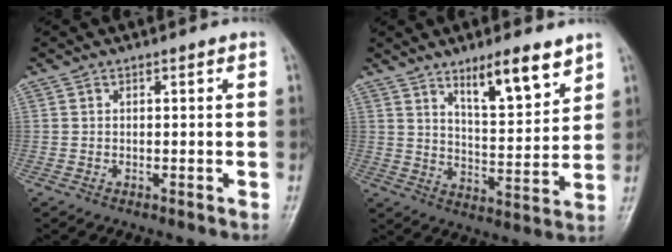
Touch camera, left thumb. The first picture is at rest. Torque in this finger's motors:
{"motor_torque": [0.19, 0.51, -0.21, -0.23, 0.23]}